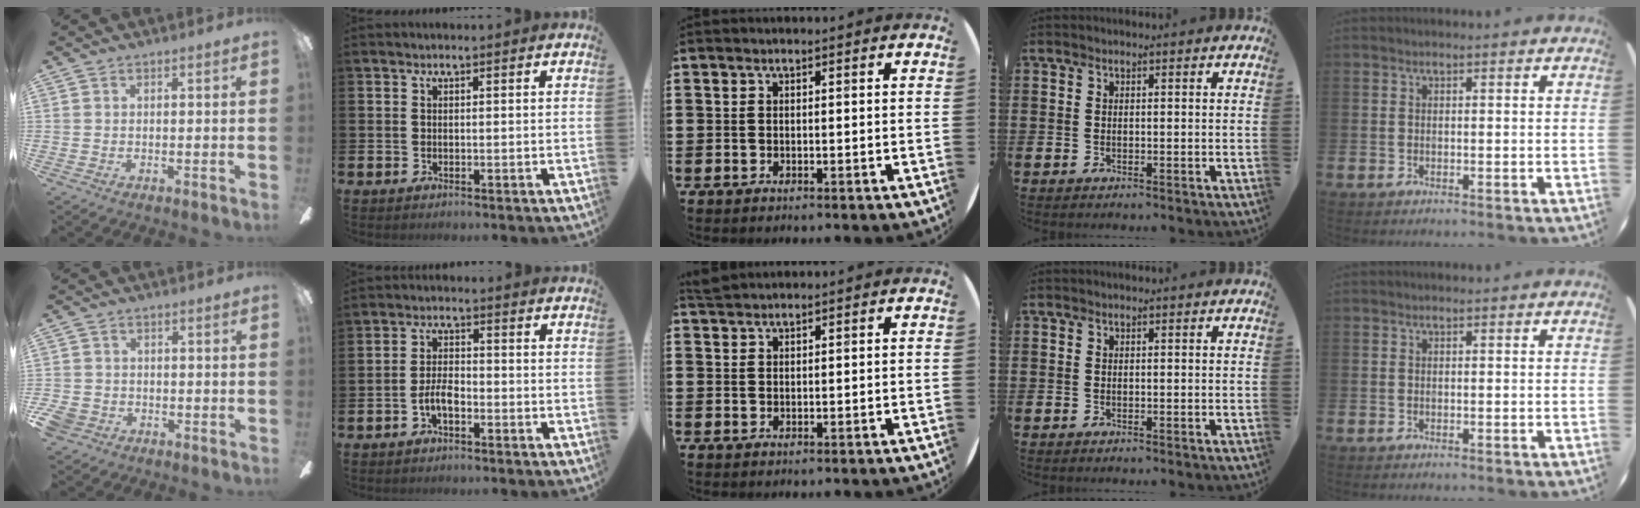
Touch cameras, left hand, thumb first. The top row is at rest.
{"thumb": {"total": 3.9, "force": [-2.3, 2.8, 1.5], "torque": [-0.042, 0.009, -0.046]}, "index": {"total": 3.4, "force": [-1.5, 1.5, 2.7], "torque": [-0.050, 0.003, -0.032]}, "middle": {"total": 1.3, "force": [1.3, 0.0, 0.1], "torque": [-0.003, 0.002, 0.025]}}